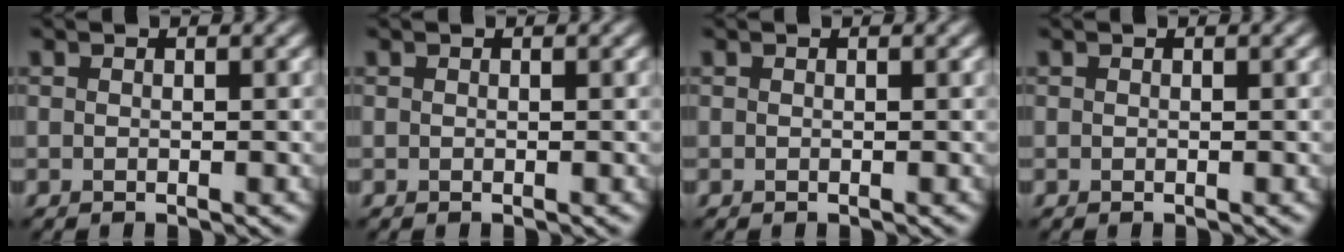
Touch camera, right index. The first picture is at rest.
{"total": 0.0}
{"total": 0.0}
{"total": 0.0}